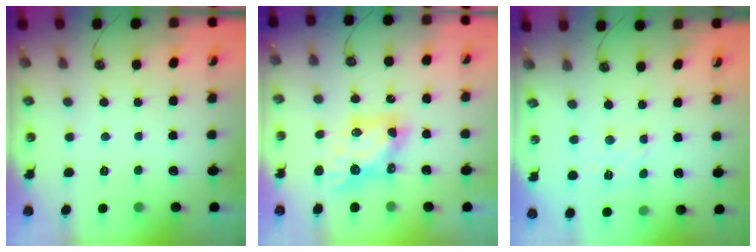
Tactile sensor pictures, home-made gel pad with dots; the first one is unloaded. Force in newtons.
{"total": 7.2, "press": 7.1, "slide": 0.7}
{"total": 5.5, "press": 5.4, "slide": 0.8}